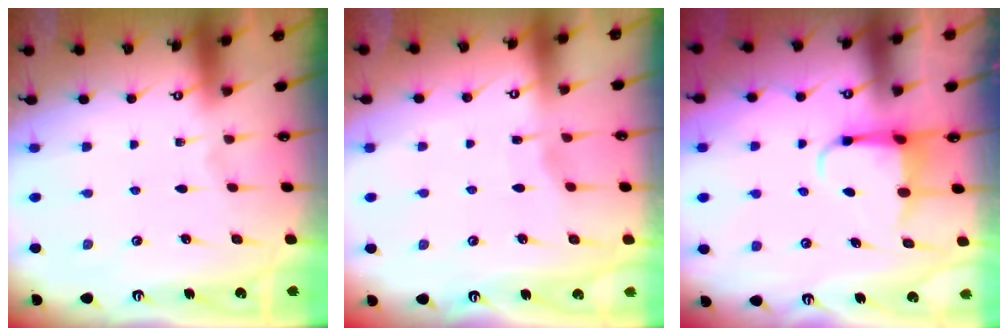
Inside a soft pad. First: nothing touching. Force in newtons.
{"total": 2.6, "press": 2.6, "slide": 0.4}
{"total": 3.8, "press": 3.7, "slide": 0.7}